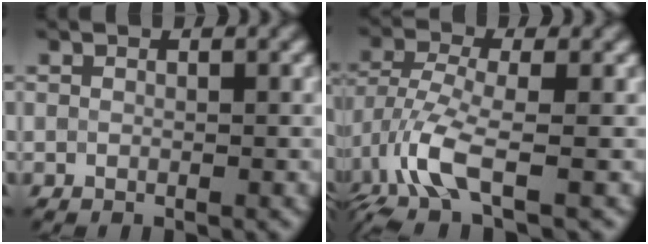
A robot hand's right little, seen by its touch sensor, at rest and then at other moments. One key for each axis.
{"total": 5.7, "fx": -2.3, "fy": 1.9, "fz": 4.8, "tx": -0.112, "ty": -0.006, "tz": -0.054}